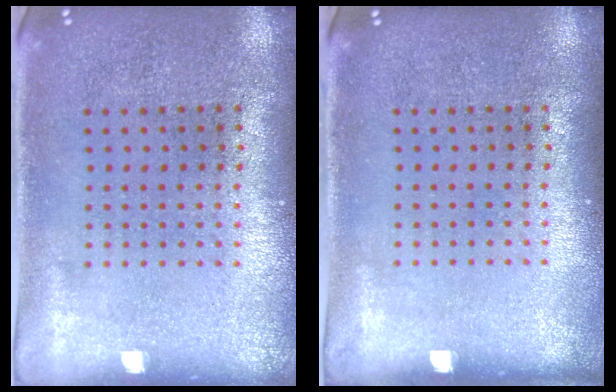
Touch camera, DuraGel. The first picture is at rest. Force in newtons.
{"total": 0.0}